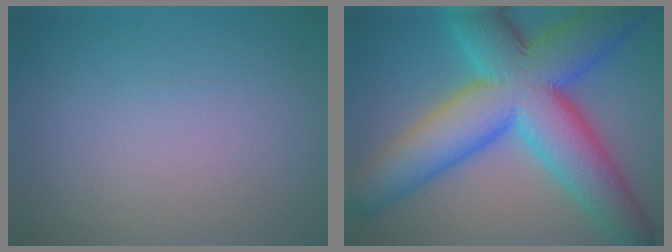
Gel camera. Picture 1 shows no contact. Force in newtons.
{"total": 14.5, "press": 14.5, "slide": 0.2}